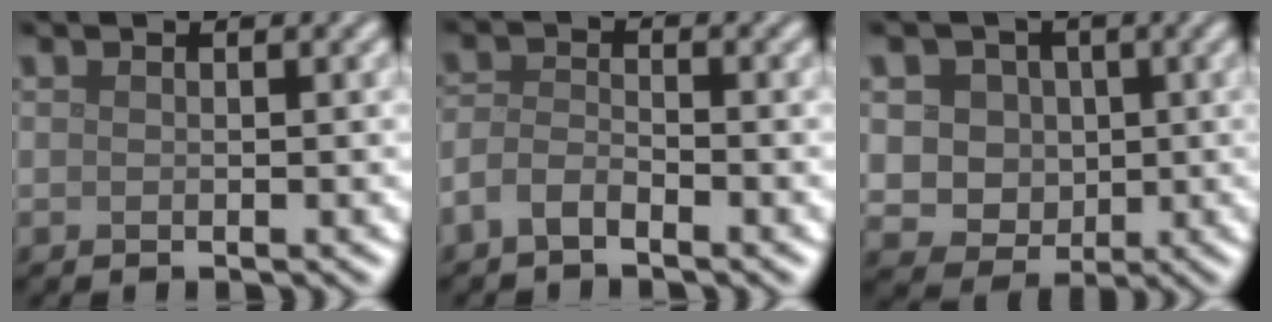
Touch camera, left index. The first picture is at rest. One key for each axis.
{"total": 2.2, "fx": -1.6, "fy": 0.8, "fz": 1.3, "tx": -0.029, "ty": 0.004, "tz": -0.040}
{"total": 5.3, "fx": 0.8, "fy": 4.7, "fz": 2.4, "tx": -0.033, "ty": 0.010, "tz": -0.001}